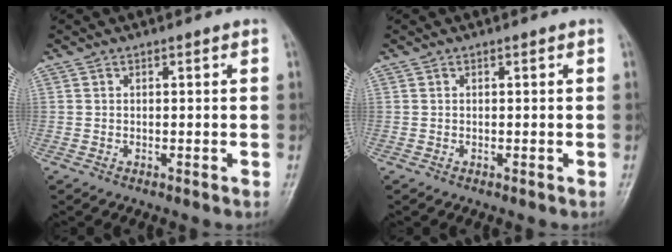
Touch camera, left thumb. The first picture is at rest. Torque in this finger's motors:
{"motor_torque": [0.00, 0.00, 0.00, -0.01, 0.00]}